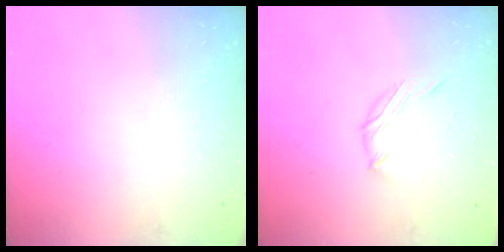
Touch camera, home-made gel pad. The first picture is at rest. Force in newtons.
{"total": 5.7, "press": 5.6, "slide": 1.1}